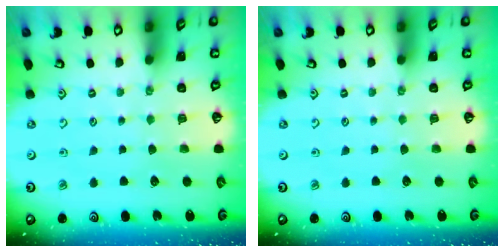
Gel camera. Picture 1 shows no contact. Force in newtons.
{"total": 0.0}